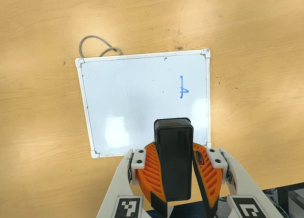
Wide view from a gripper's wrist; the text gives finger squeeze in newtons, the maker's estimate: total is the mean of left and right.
{"total": 11.5, "left": 11.2, "right": 11.8}